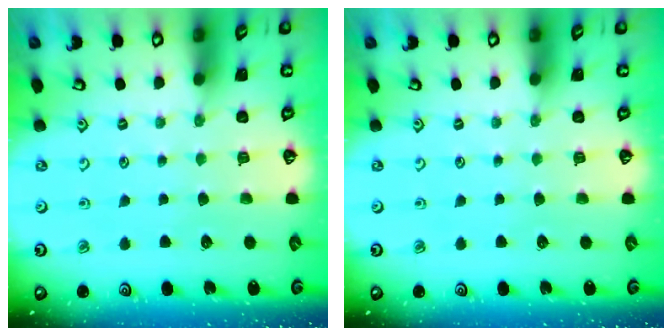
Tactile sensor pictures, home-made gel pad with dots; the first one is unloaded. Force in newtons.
{"total": 0.0}